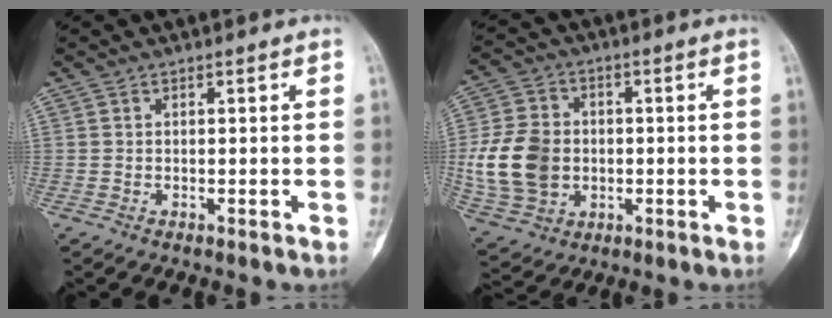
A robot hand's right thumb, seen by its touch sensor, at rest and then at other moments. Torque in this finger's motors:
{"motor_torque": [1.16, 1.16, 0.65, -0.59, 0.39]}